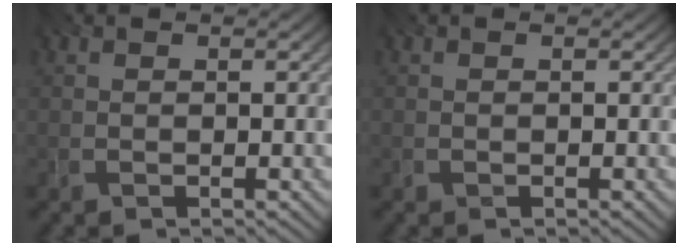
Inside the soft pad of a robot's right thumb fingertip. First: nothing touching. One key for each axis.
{"total": 0.0}